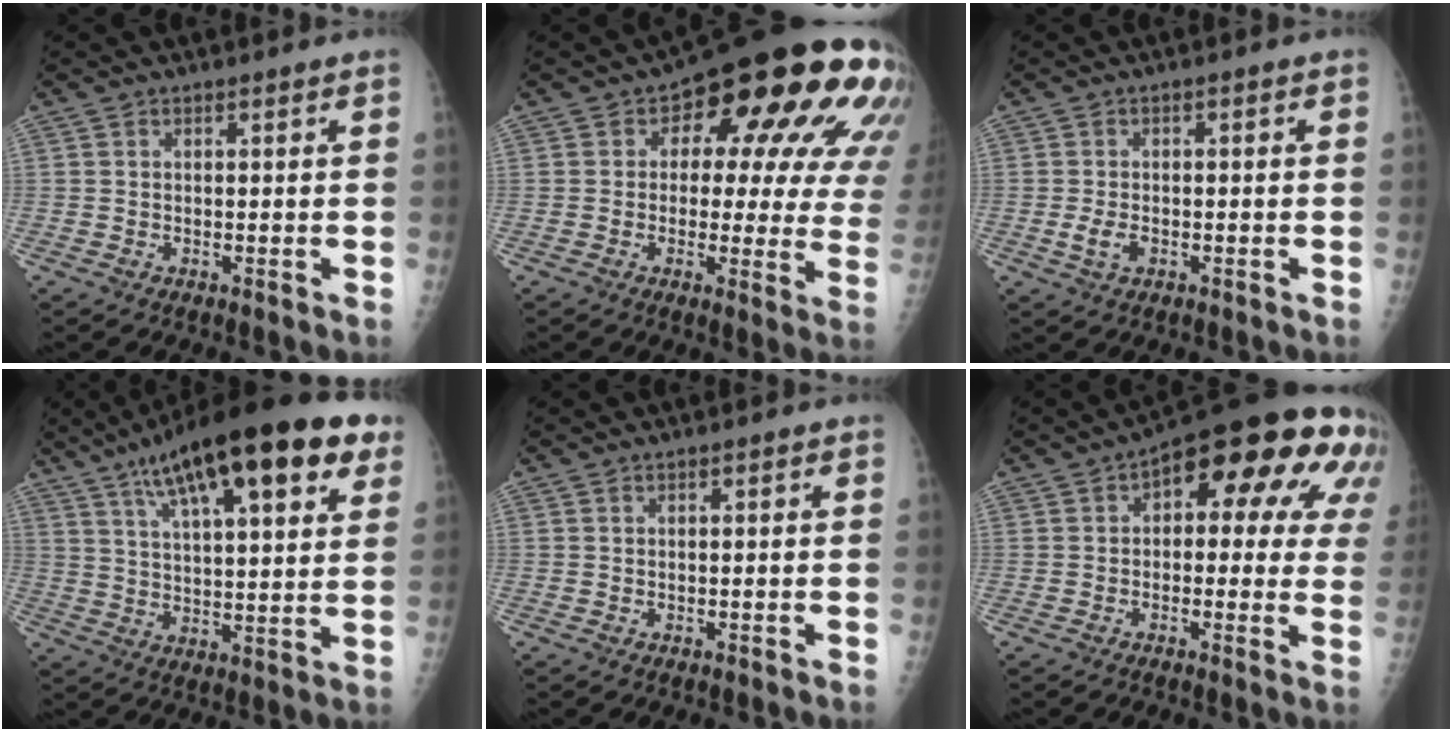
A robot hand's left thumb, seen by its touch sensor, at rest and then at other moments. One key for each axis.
{"total": 23.6, "fx": 7.6, "fy": 11.3, "fz": 19.2, "tx": -0.191, "ty": 0.008, "tz": 0.090}
{"total": 2.9, "fx": -1.1, "fy": 1.7, "fz": 2.0, "tx": -0.042, "ty": 0.004, "tz": -0.018}
{"total": 24.8, "fx": 13.0, "fy": 7.5, "fz": 19.7, "tx": -0.289, "ty": -0.005, "tz": 0.197}
{"total": 0.0}
{"total": 20.1, "fx": 6.8, "fy": 9.7, "fz": 16.3, "tx": -0.155, "ty": 0.025, "tz": 0.073}